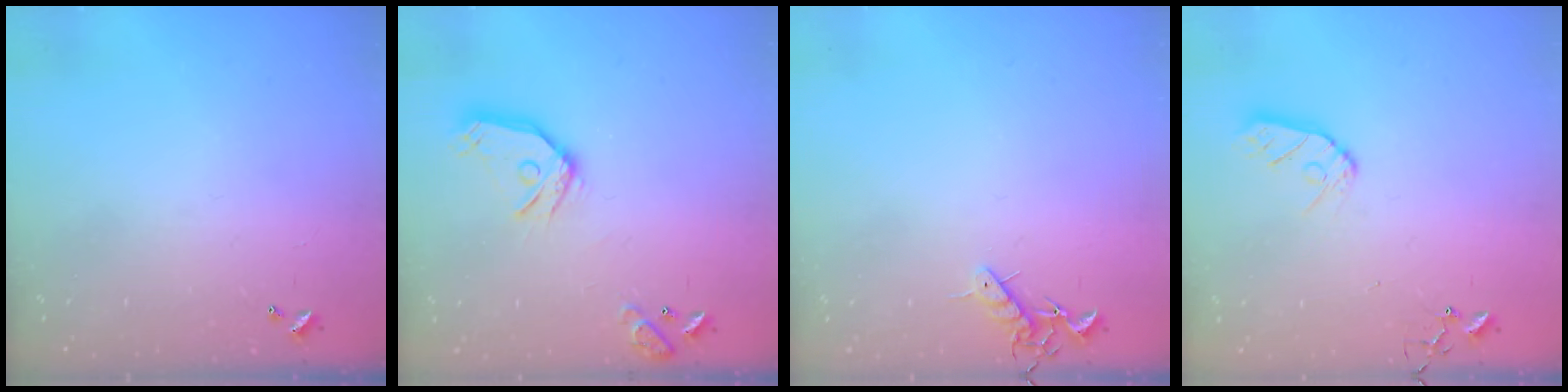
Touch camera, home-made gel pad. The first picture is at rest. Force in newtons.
{"total": 14.0, "press": 13.8, "slide": 1.9}
{"total": 7.4, "press": 7.4, "slide": 0.9}
{"total": 9.0, "press": 8.9, "slide": 0.8}